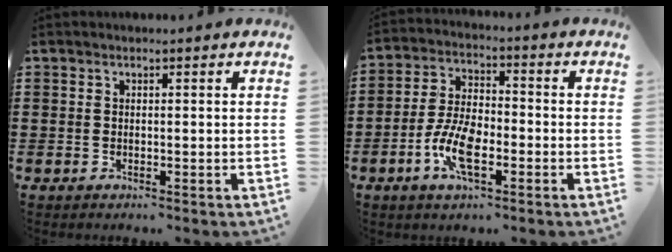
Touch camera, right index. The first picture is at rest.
{"total": 8.1, "force": [-3.0, 3.6, 6.6], "torque": [-0.151, -0.002, -0.060]}